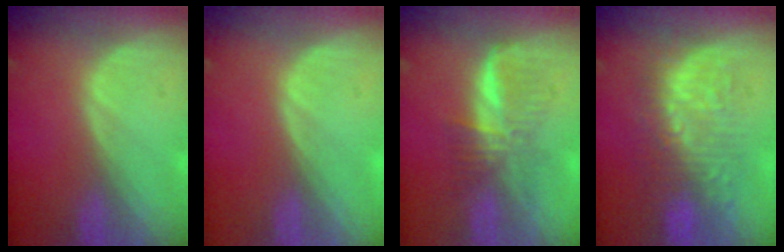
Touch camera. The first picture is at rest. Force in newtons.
{"total": 0.0}
{"total": 5.2, "press": 5.2, "slide": 0.7}
{"total": 9.2, "press": 8.9, "slide": 2.1}